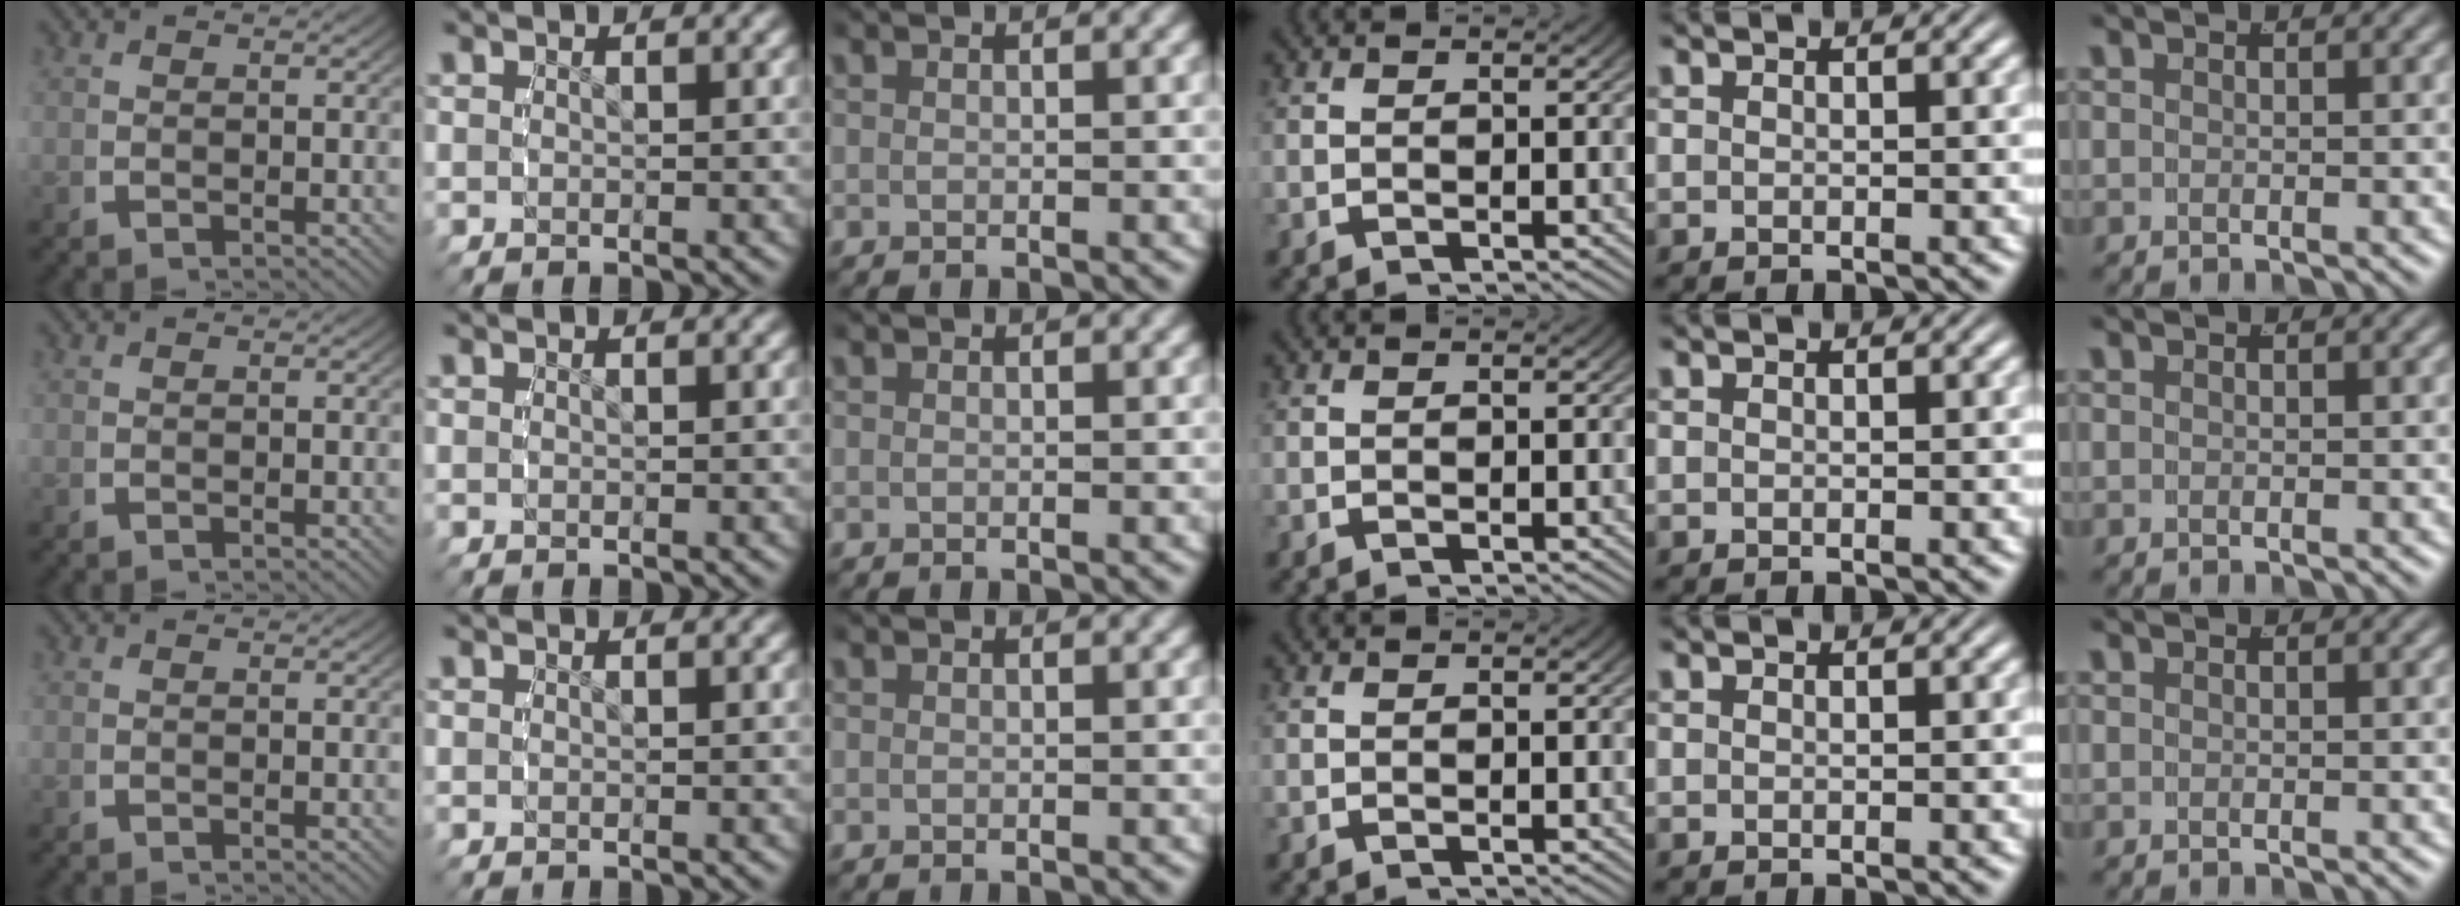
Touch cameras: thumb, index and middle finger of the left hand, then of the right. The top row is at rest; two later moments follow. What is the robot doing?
{"motion": "reach", "object": "markers"}